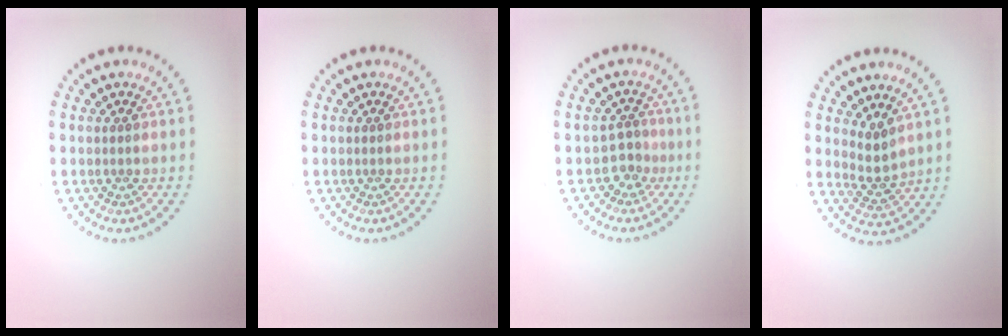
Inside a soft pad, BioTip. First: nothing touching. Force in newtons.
{"total": 0.0}
{"total": 1.7, "press": 1.2, "slide": 1.3}
{"total": 2.2, "press": 1.7, "slide": 1.4}